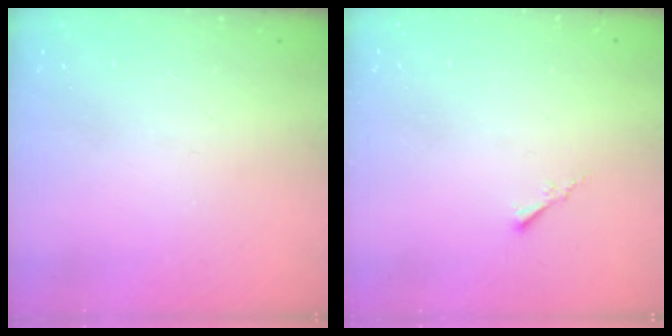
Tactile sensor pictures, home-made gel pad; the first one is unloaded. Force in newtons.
{"total": 0.0}